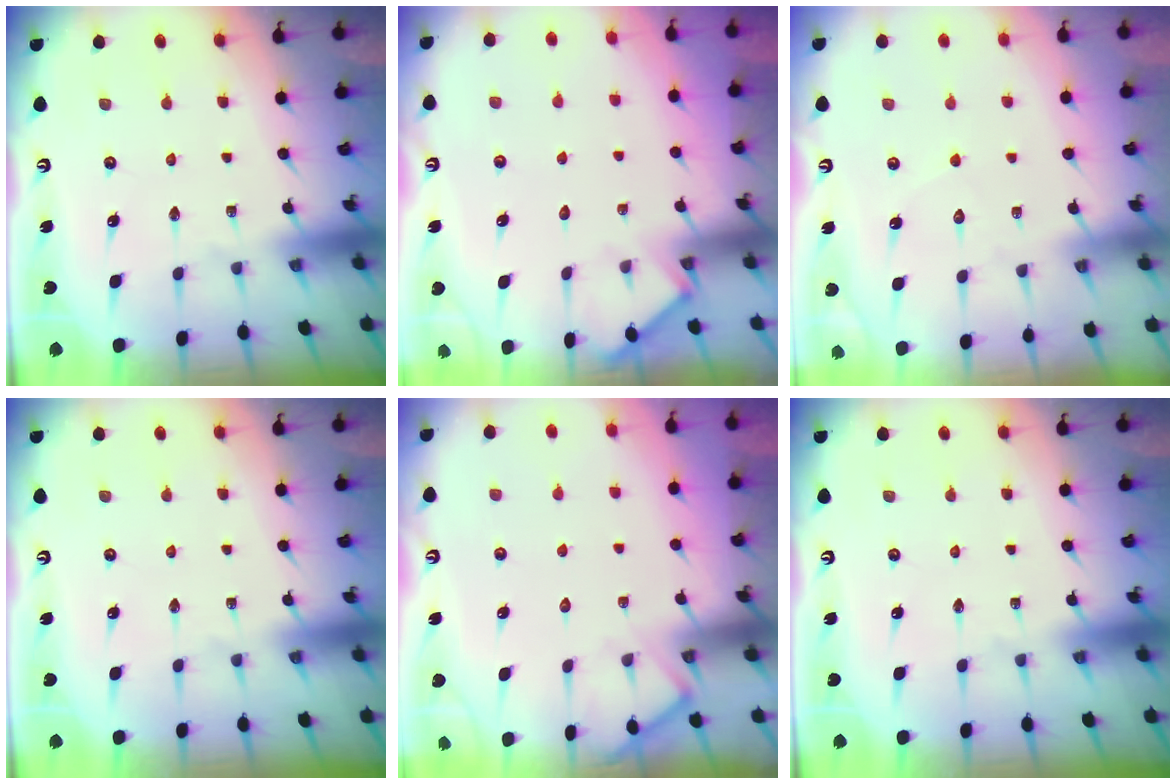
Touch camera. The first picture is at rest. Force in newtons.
{"total": 4.3, "press": 4.3, "slide": 0.4}
{"total": 4.8, "press": 4.8, "slide": 0.3}
{"total": 0.0}
{"total": 5.9, "press": 5.8, "slide": 0.7}
{"total": 0.0}